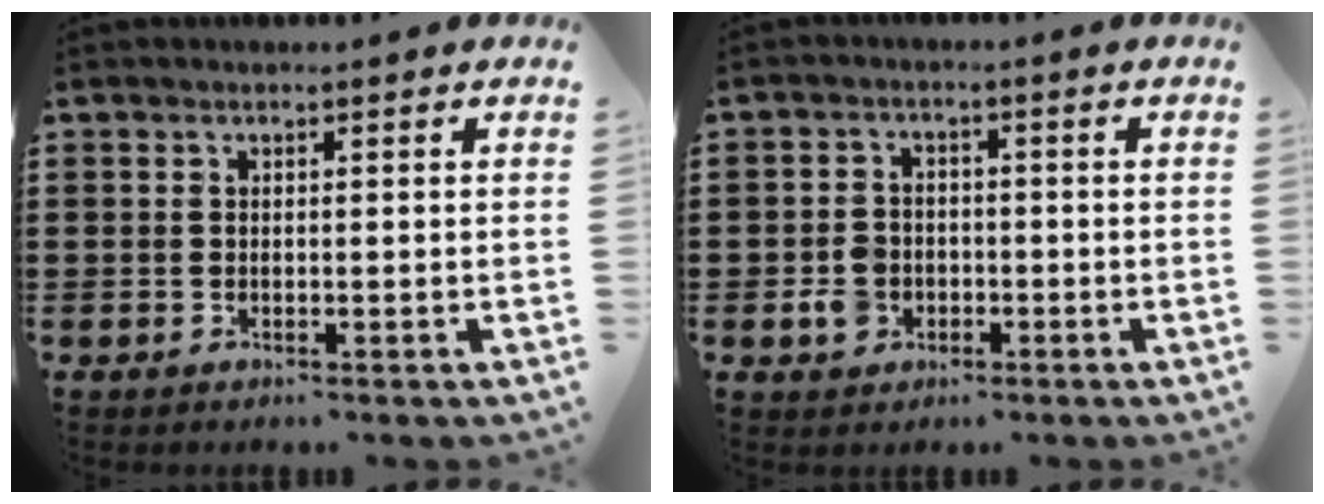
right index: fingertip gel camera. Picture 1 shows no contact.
{"total": 4.2, "force": [-1.3, 3.4, 2.0], "torque": [-0.052, 0.004, -0.028]}